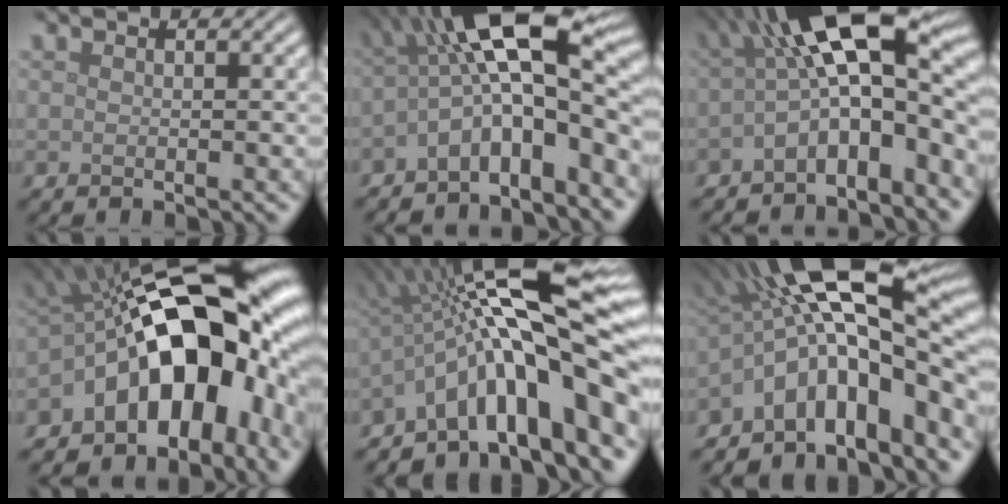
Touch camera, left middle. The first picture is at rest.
{"total": 10.7, "force": [-1.7, 3.9, 9.8], "torque": [-0.147, 0.023, -0.046]}
{"total": 11.7, "force": [-0.6, 4.9, 10.6], "torque": [-0.148, 0.017, -0.025]}
{"total": 17.7, "force": [-2.6, 10.7, 13.9], "torque": [-0.182, 0.019, -0.049]}
{"total": 15.5, "force": [-1.9, 4.3, 14.7], "torque": [-0.202, 0.028, -0.033]}
{"total": 15.3, "force": [-2.3, 6.1, 13.9], "torque": [-0.194, 0.031, -0.040]}